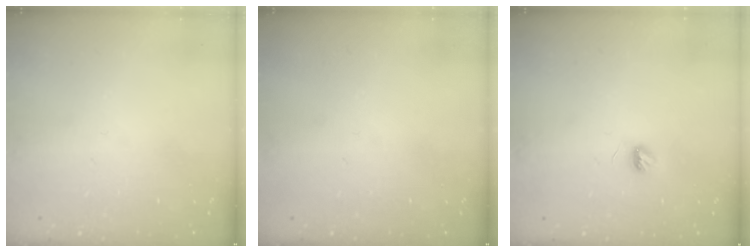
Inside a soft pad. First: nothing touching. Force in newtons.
{"total": 0.0}
{"total": 3.4, "press": 3.4, "slide": 0.4}